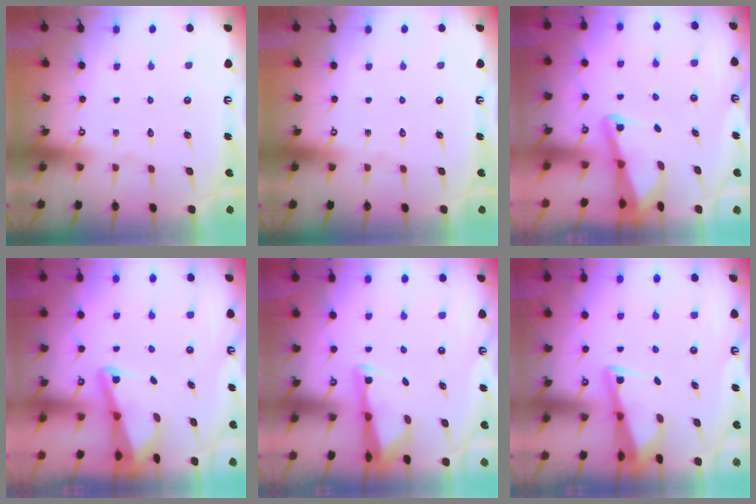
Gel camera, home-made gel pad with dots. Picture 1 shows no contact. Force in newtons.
{"total": 0.0}
{"total": 2.5, "press": 2.4, "slide": 0.6}
{"total": 2.5, "press": 2.4, "slide": 0.6}
{"total": 2.9, "press": 2.9, "slide": 0.4}
{"total": 2.7, "press": 2.7, "slide": 0.3}